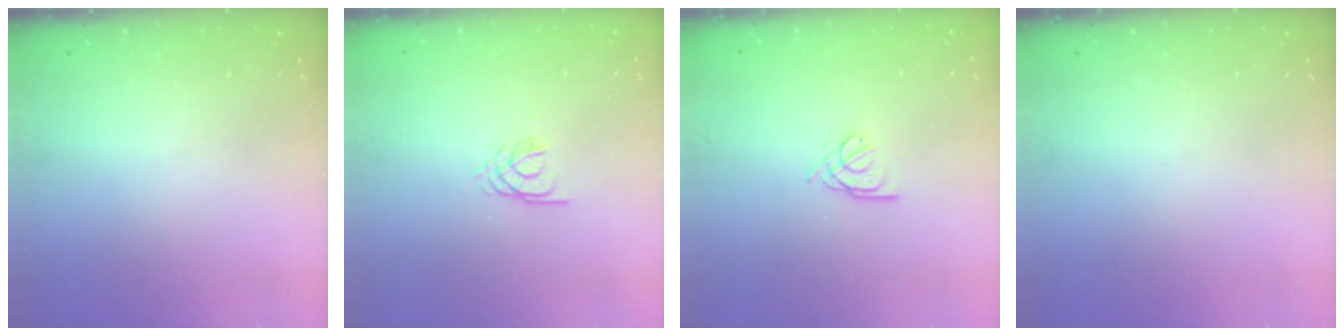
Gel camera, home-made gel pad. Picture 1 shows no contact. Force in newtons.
{"total": 2.3, "press": 2.3, "slide": 0.4}
{"total": 2.8, "press": 2.7, "slide": 0.5}
{"total": 0.0}